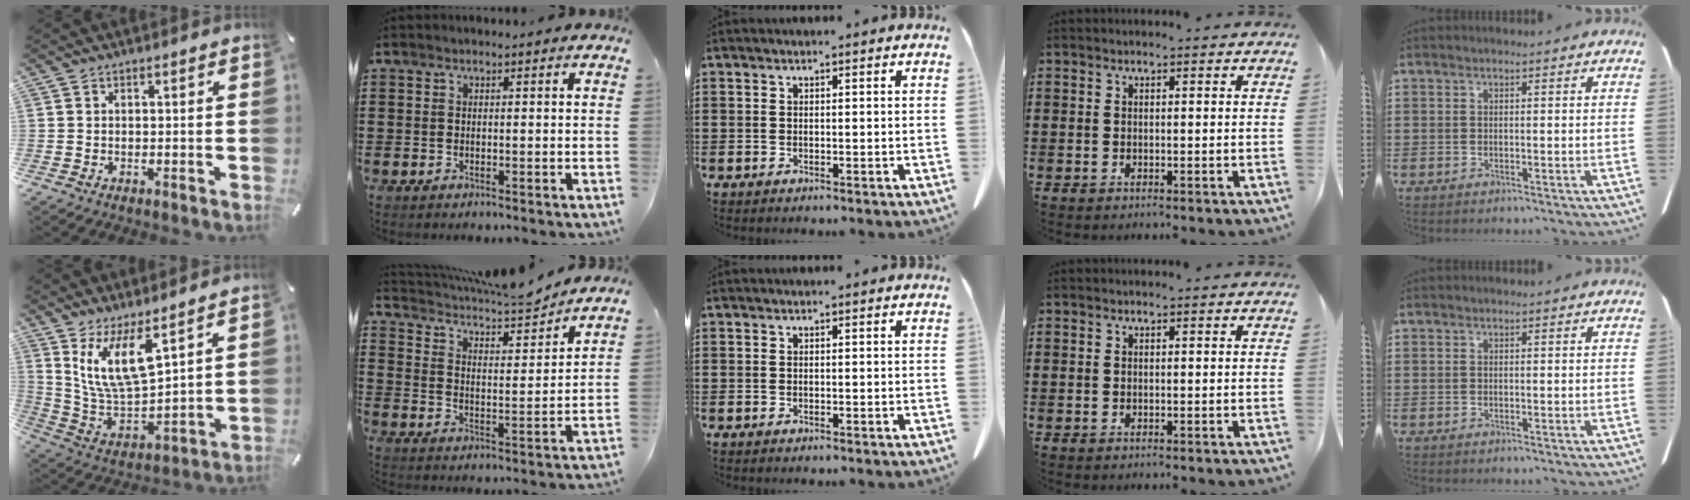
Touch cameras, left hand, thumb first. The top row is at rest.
{"thumb": {"total": 14.2, "force": [8.6, 5.3, 9.9], "torque": [-0.230, -0.040, 0.153]}, "index": {"total": 5.3, "force": [5.0, 0.6, 1.7], "torque": [-0.059, -0.033, 0.080]}}